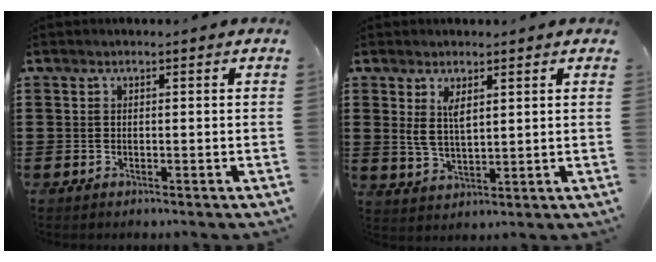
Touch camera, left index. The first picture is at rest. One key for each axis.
{"total": 4.3, "fx": 2.2, "fy": 2.0, "fz": 3.2, "tx": -0.069, "ty": 0.007, "tz": 0.038}